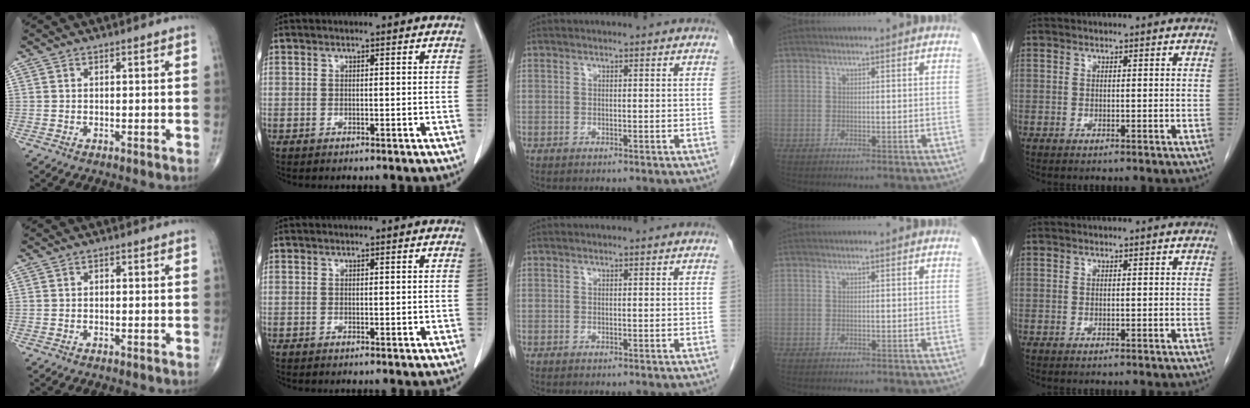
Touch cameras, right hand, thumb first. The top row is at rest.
{"thumb": {"total": 0.5, "force": [0.0, 0.4, 0.4], "torque": [-0.004, 0.001, -0.001]}, "index": {"total": 0.7, "force": [0.1, 0.4, 0.5], "torque": [-0.007, -0.001, 0.004]}}